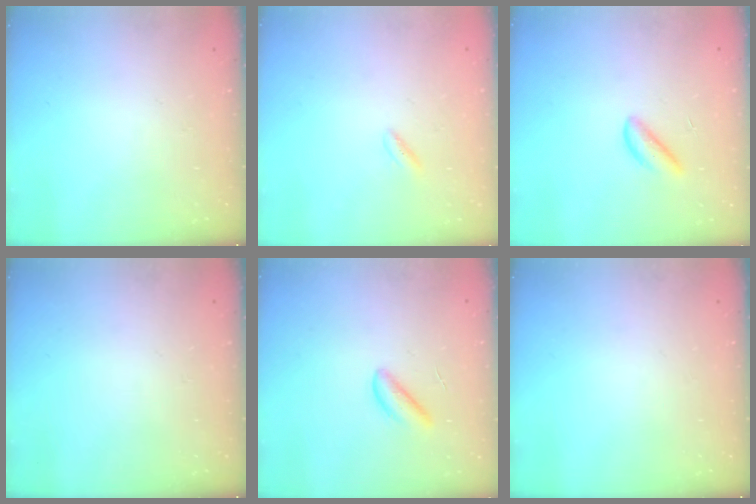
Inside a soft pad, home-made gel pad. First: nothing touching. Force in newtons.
{"total": 1.4, "press": 1.3, "slide": 0.6}
{"total": 2.7, "press": 2.7, "slide": 0.3}
{"total": 0.0}
{"total": 2.8, "press": 2.7, "slide": 0.3}
{"total": 0.0}